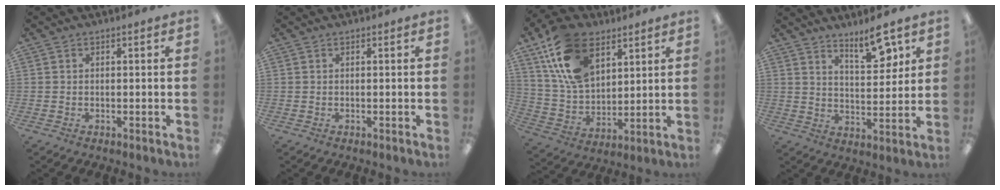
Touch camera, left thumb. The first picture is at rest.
{"total": 0.0}
{"total": 17.9, "force": [9.3, 11.0, 10.5], "torque": [-0.219, -0.017, 0.176]}
{"total": 9.6, "force": [7.2, 3.1, 5.6], "torque": [-0.062, -0.051, 0.116]}